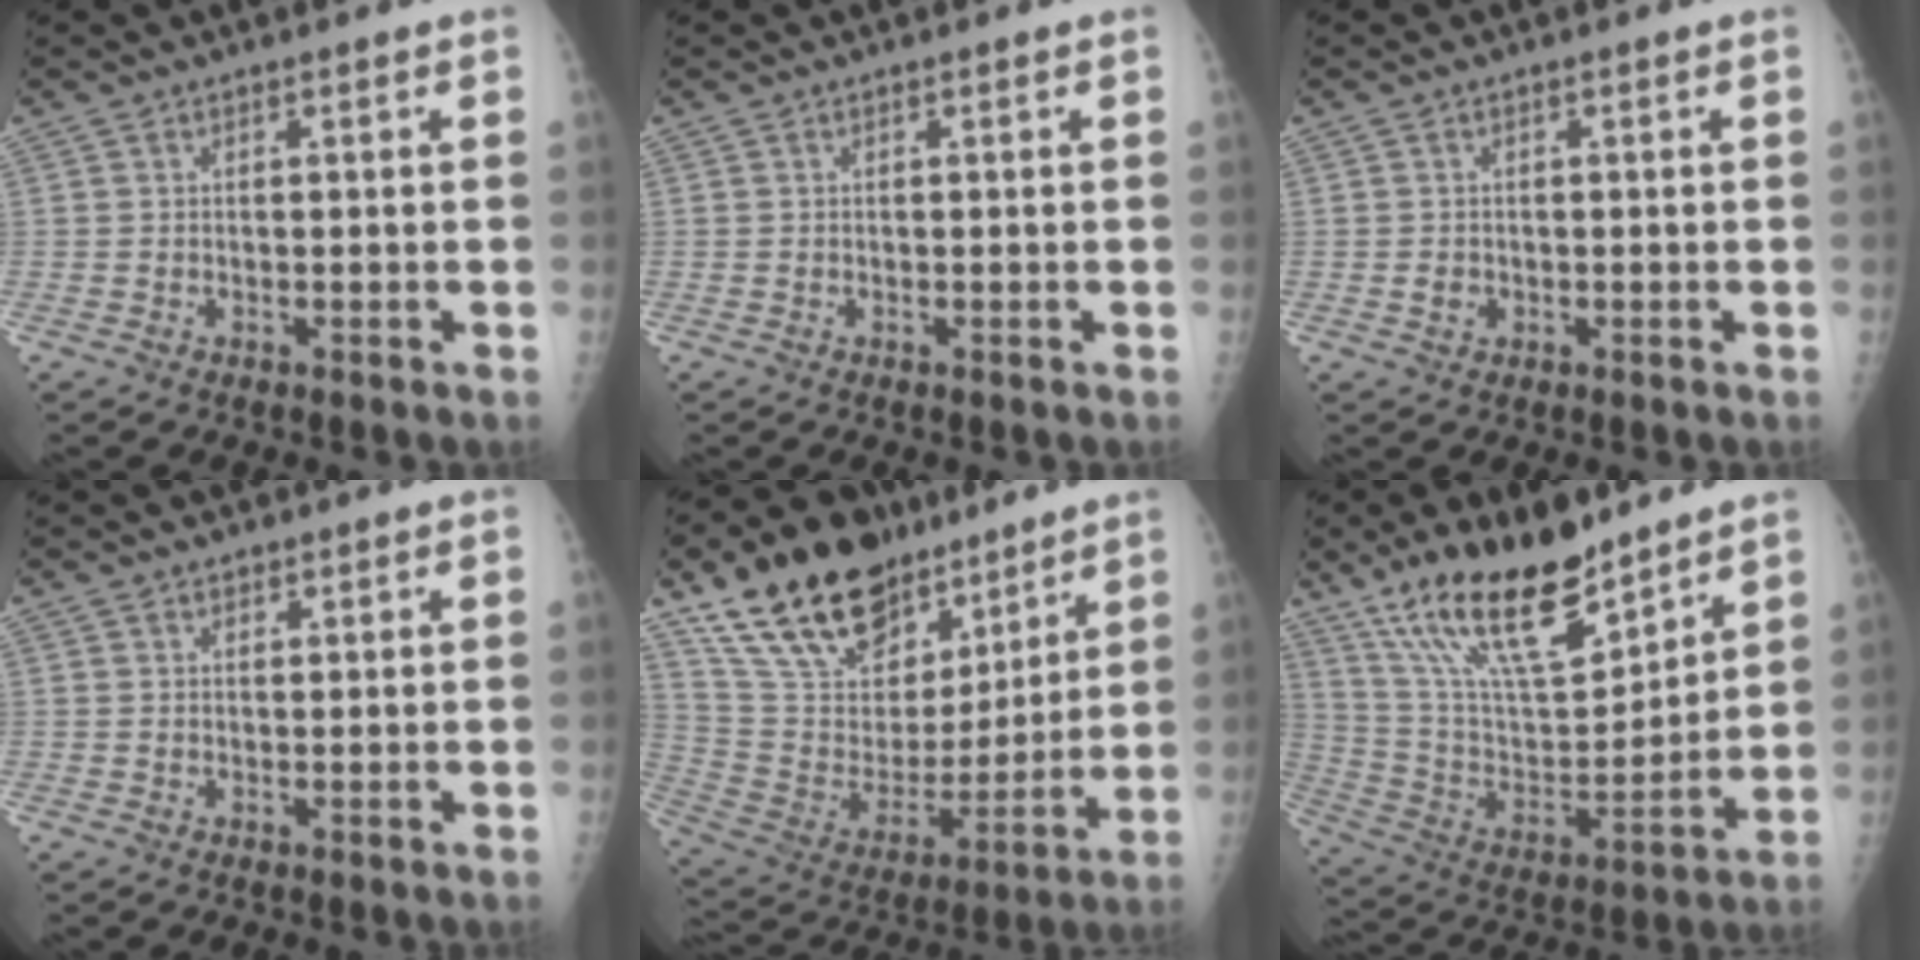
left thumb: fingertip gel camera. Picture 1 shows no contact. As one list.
[{"total": 0.0}, {"total": 1.6, "force": [-0.2, 1.4, 0.6], "torque": [-0.005, 0.003, 0.001]}, {"total": 1.1, "force": [0.9, 0.7, 0.2], "torque": [0.009, -0.005, 0.011]}, {"total": 25.6, "force": [17.5, 13.5, 13.0], "torque": [-0.196, -0.050, 0.309]}, {"total": 21.6, "force": [15.3, 7.6, 13.2], "torque": [-0.200, -0.073, 0.282]}]